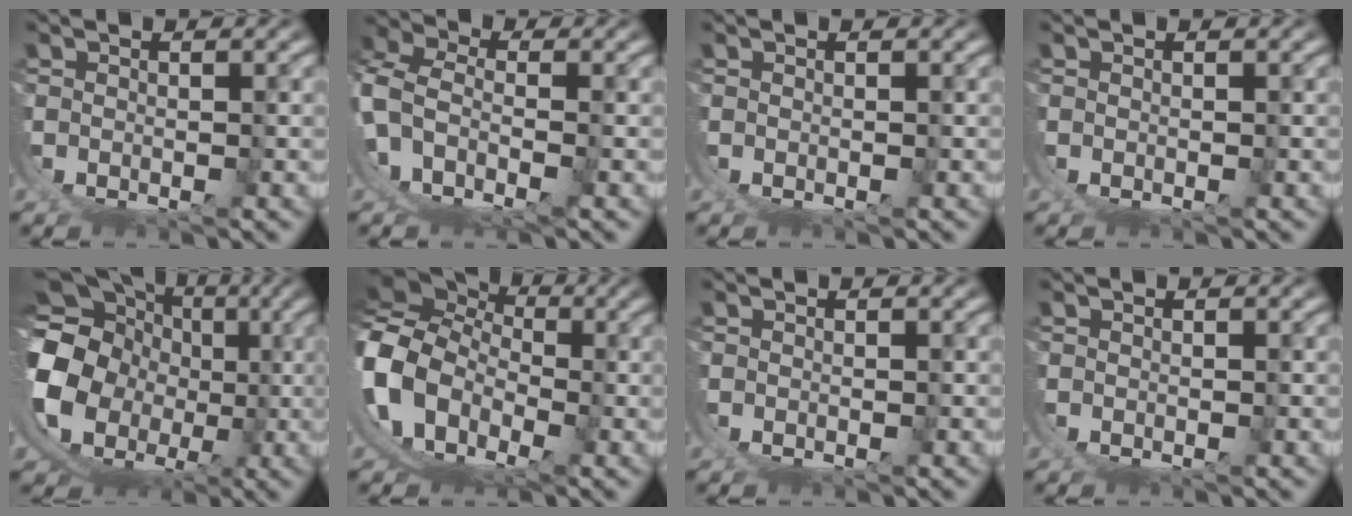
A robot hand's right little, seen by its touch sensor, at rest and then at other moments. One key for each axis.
{"total": 6.8, "fx": -1.8, "fy": 4.7, "fz": 4.6, "tx": -0.120, "ty": -0.032, "tz": -0.024}
{"total": 0.0}
{"total": 0.0}
{"total": 18.8, "fx": -0.3, "fy": 15.7, "fz": 10.3, "tx": -0.231, "ty": -0.071, "tz": 0.005}
{"total": 18.1, "fx": -1.8, "fy": 16.0, "fz": 8.2, "tx": -0.244, "ty": -0.069, "tz": -0.034}
{"total": 0.0}
{"total": 0.0}